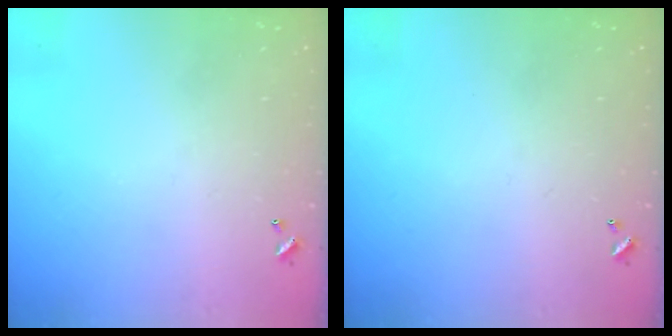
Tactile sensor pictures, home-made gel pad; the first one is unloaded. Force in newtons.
{"total": 0.0}